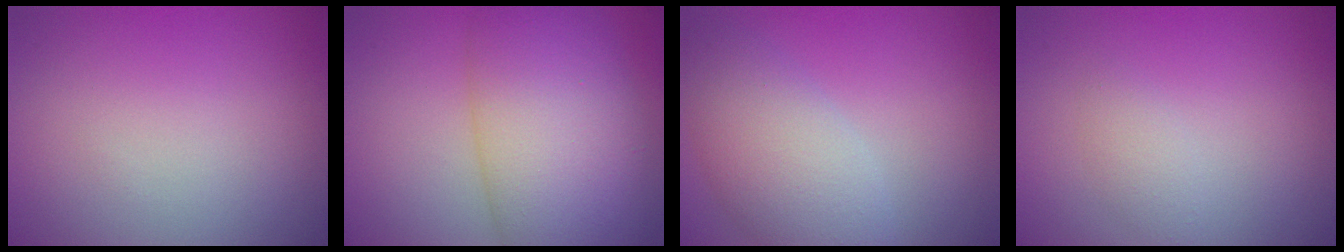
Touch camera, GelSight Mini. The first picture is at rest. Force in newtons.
{"total": 10.6, "press": 10.6, "slide": 0.4}
{"total": 5.6, "press": 5.6, "slide": 0.5}
{"total": 1.3, "press": 1.3, "slide": 0.0}